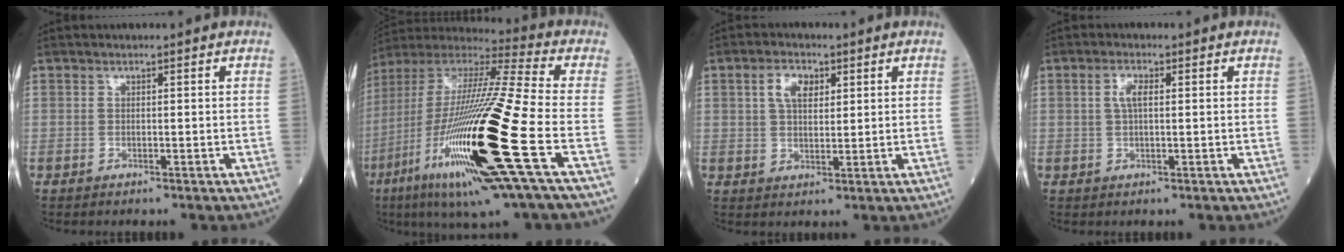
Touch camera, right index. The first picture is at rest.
{"total": 28.7, "force": [-8.6, 1.9, 27.3], "torque": [-0.540, -0.049, -0.164]}
{"total": 4.6, "force": [1.8, 2.5, 3.4], "torque": [-0.066, 0.011, 0.034]}
{"total": 2.5, "force": [0.6, 0.8, 2.3], "torque": [-0.050, 0.007, 0.012]}